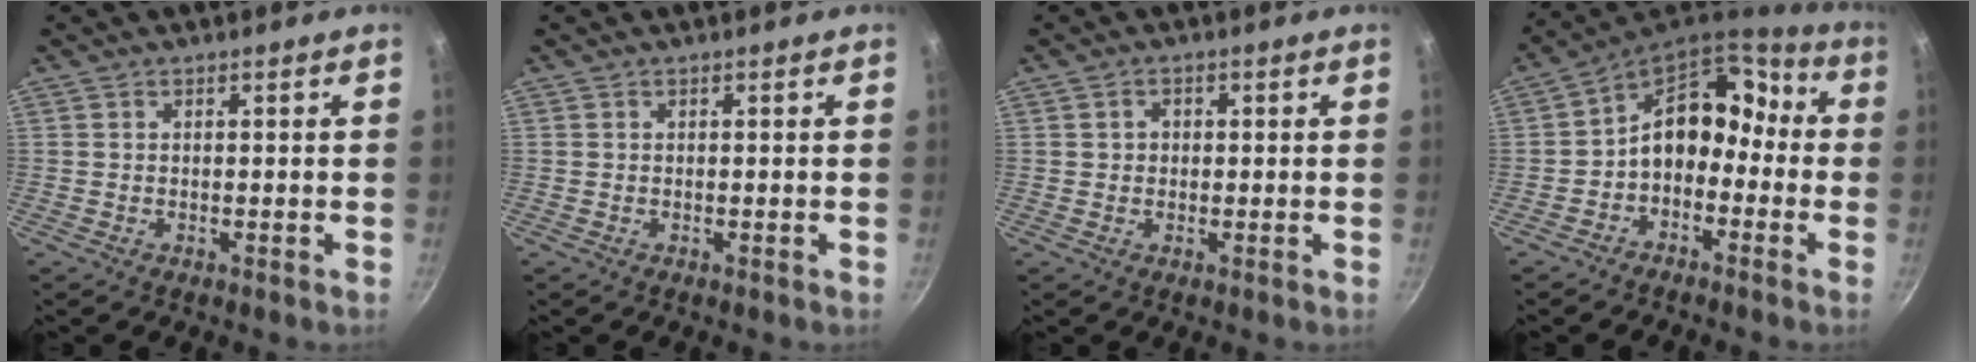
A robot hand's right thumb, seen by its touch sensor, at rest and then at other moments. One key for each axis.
{"total": 0.0}
{"total": 2.0, "fx": 0.2, "fy": 1.7, "fz": 0.9, "tx": -0.006, "ty": 0.004, "tz": 0.002}
{"total": 12.7, "fx": -2.3, "fy": 9.6, "fz": 8.1, "tx": -0.088, "ty": 0.072, "tz": -0.055}